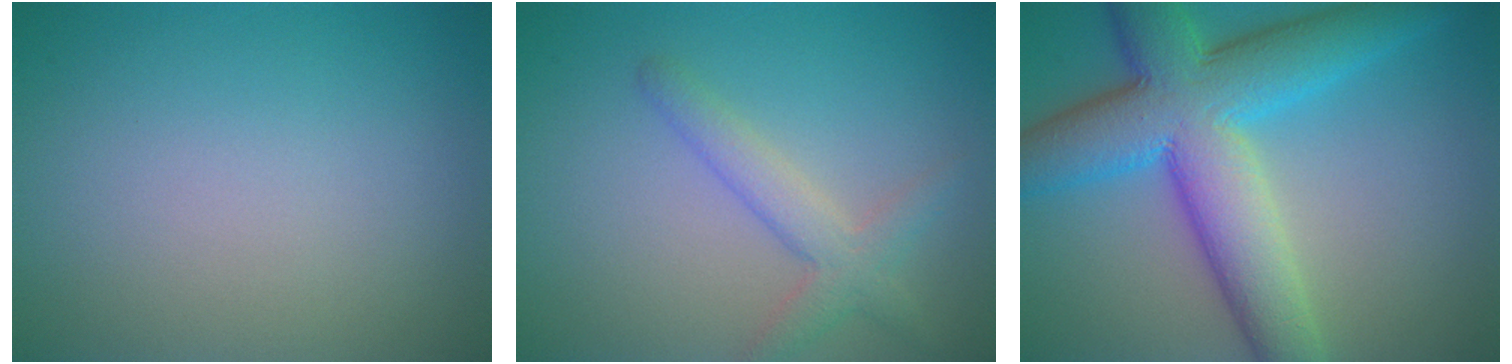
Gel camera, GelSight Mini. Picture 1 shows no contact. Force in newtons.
{"total": 2.9, "press": 2.9, "slide": 0.2}
{"total": 10.9, "press": 10.9, "slide": 0.1}